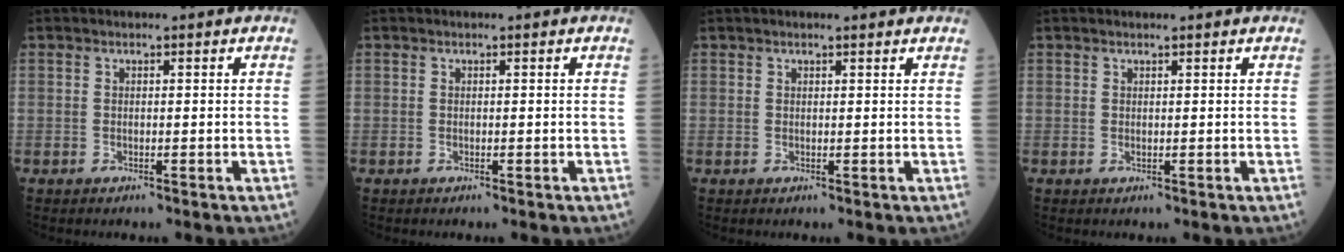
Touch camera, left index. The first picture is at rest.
{"total": 0.0}
{"total": 1.6, "force": [1.5, 0.1, 0.5], "torque": [-0.010, 0.012, 0.020]}
{"total": 0.7, "force": [0.6, 0.1, 0.3], "torque": [-0.009, 0.002, 0.012]}